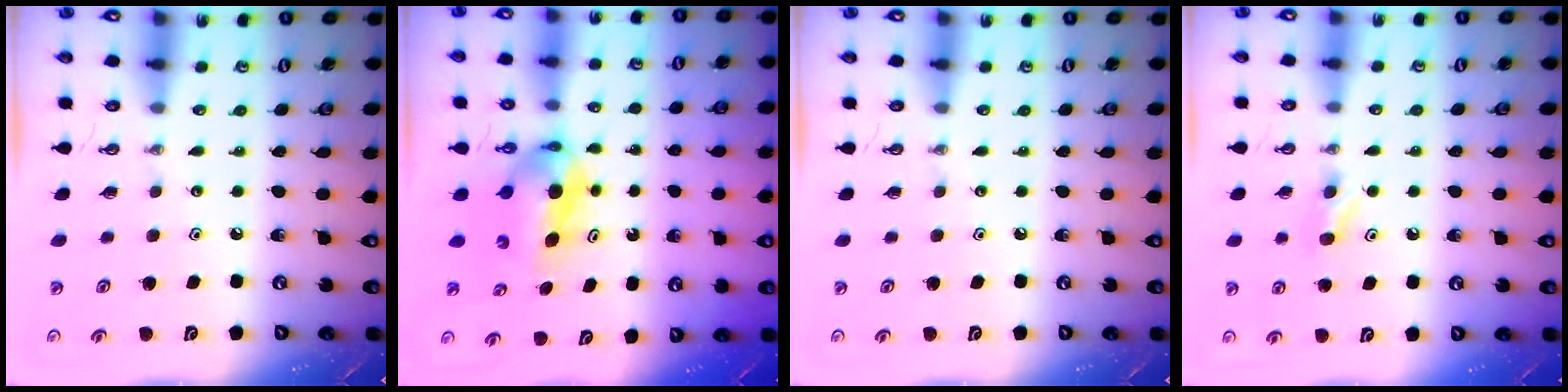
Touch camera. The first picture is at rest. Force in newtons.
{"total": 5.8, "press": 4.9, "slide": 3.1}
{"total": 0.0}
{"total": 3.8, "press": 3.8, "slide": 0.5}